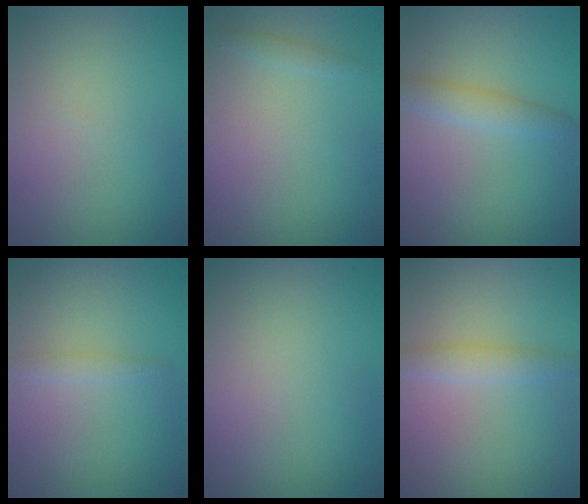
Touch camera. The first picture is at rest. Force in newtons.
{"total": 0.8, "press": 0.8, "slide": 0.0}
{"total": 2.3, "press": 2.3, "slide": 0.1}
{"total": 1.1, "press": 1.1, "slide": 0.0}
{"total": 0.0}
{"total": 2.2, "press": 2.2, "slide": 0.1}